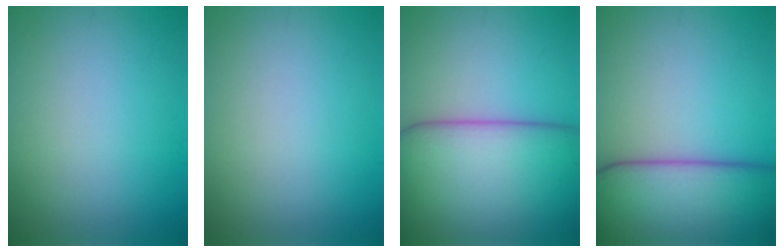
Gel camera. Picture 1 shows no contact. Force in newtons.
{"total": 0.0}
{"total": 13.6, "press": 13.6, "slide": 0.8}
{"total": 13.1, "press": 13.1, "slide": 0.9}